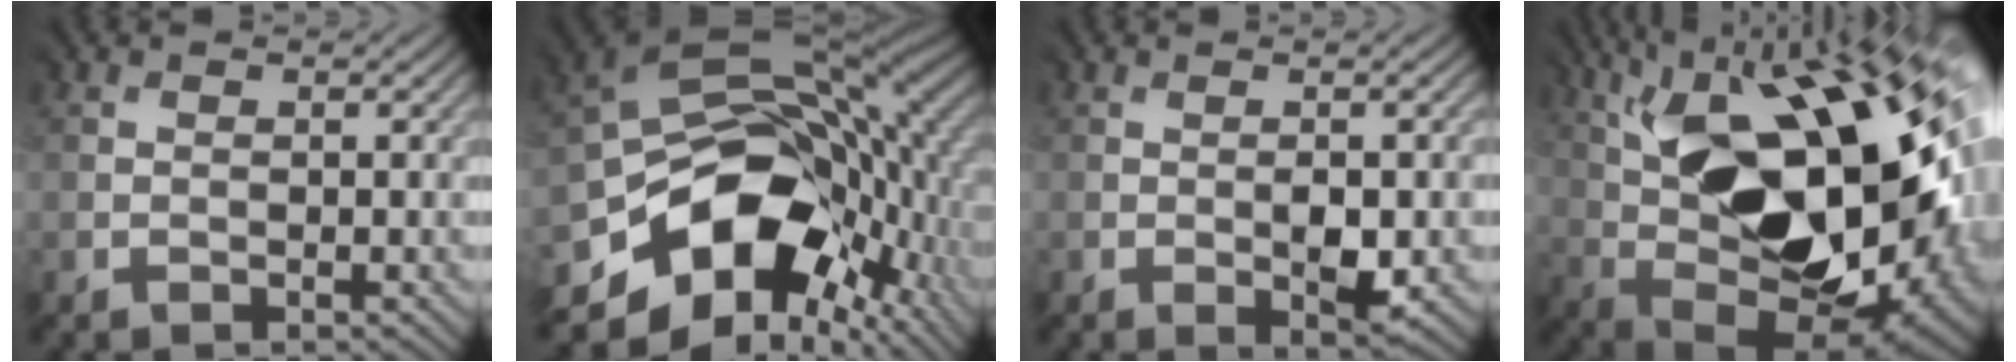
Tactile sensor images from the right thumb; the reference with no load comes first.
{"total": 16.3, "force": [-5.3, 11.0, 10.8], "torque": [-0.211, -0.033, -0.080]}
{"total": 2.4, "force": [-0.4, 0.3, 2.3], "torque": [-0.049, -0.005, -0.001]}
{"total": 20.0, "force": [4.2, 9.8, 16.9], "torque": [-0.308, 0.030, 0.072]}